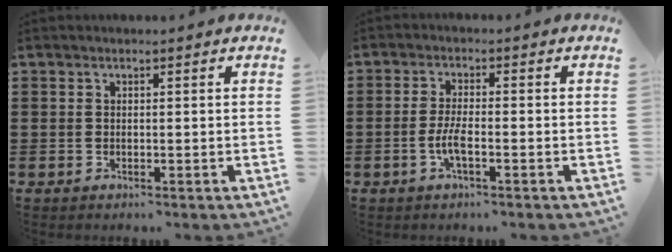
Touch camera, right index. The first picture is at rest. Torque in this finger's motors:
{"motor_torque": [2.14, 0.00, 0.12, 0.03]}